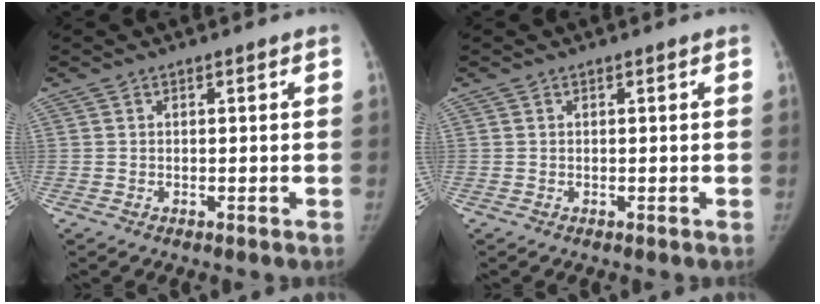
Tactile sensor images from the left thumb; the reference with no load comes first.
{"total": 0.0}